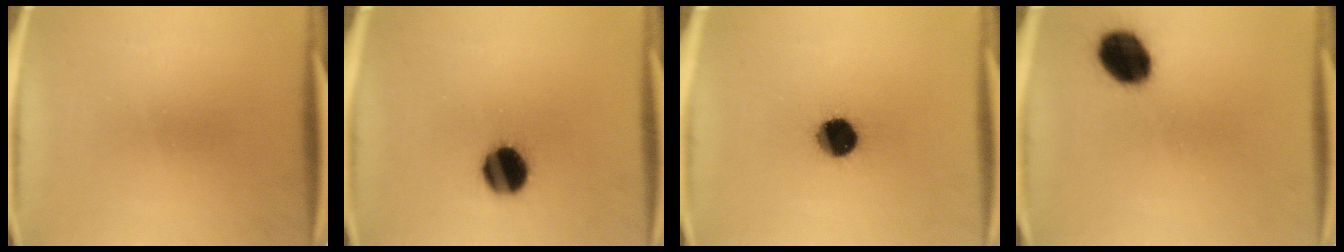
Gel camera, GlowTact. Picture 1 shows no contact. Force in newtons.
{"total": 11.9}
{"total": 10.8}
{"total": 11.8}